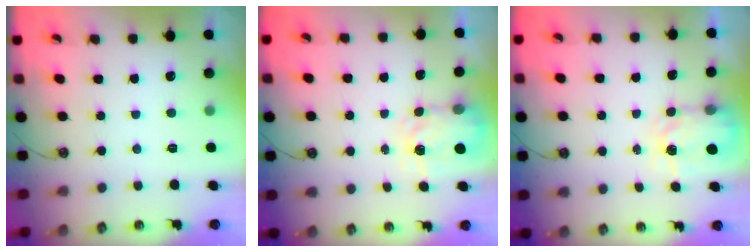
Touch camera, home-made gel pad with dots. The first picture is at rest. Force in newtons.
{"total": 4.3, "press": 4.2, "slide": 0.5}
{"total": 4.0, "press": 4.0, "slide": 0.3}